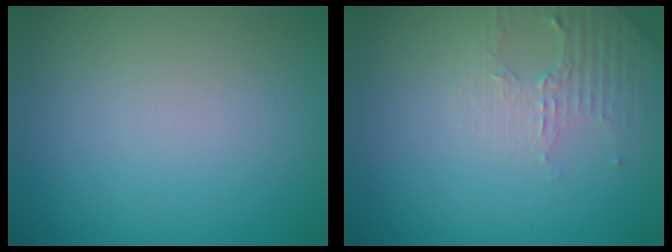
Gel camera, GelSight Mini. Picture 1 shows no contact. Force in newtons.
{"total": 2.6, "press": 2.5, "slide": 0.7}